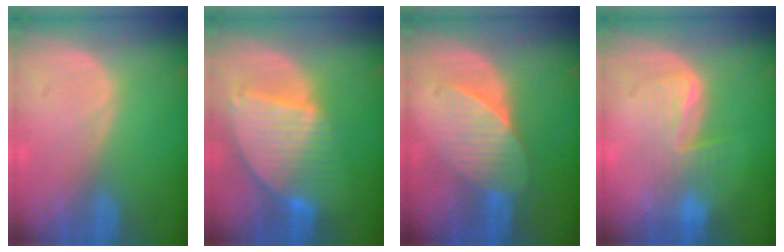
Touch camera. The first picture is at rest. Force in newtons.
{"total": 9.2, "press": 7.8, "slide": 4.9}
{"total": 6.7, "press": 6.3, "slide": 2.4}
{"total": 4.5, "press": 4.5, "slide": 0.5}